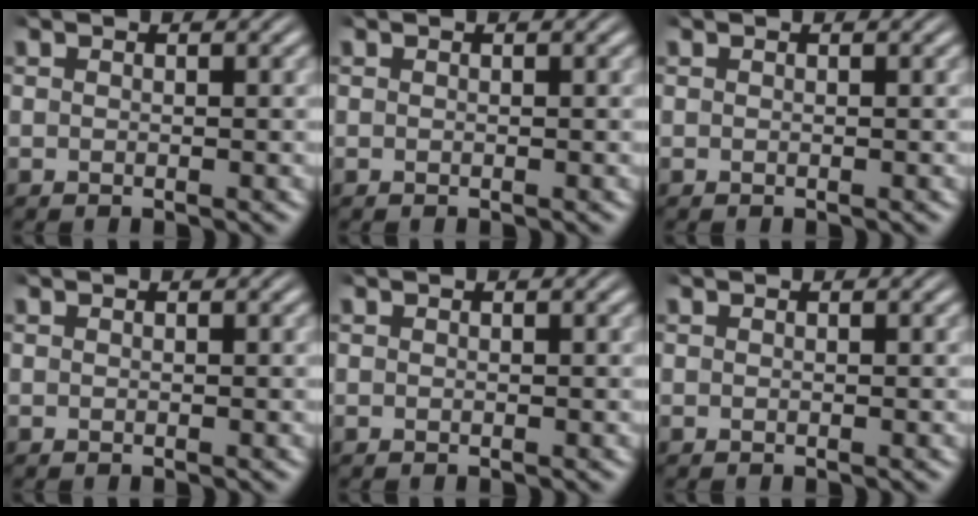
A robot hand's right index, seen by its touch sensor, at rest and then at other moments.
{"total": 0.0}
{"total": 0.0}
{"total": 0.0}
{"total": 0.0}
{"total": 0.0}